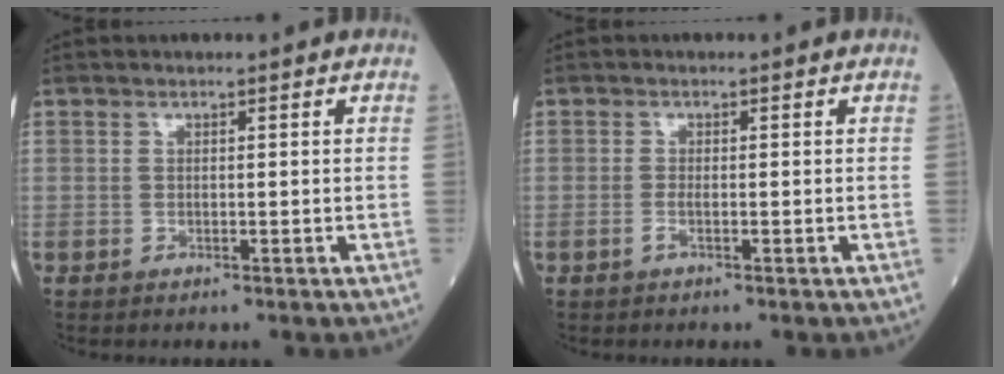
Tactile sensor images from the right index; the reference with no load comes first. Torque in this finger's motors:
{"motor_torque": [-0.20, -0.07, -0.03, -0.01]}